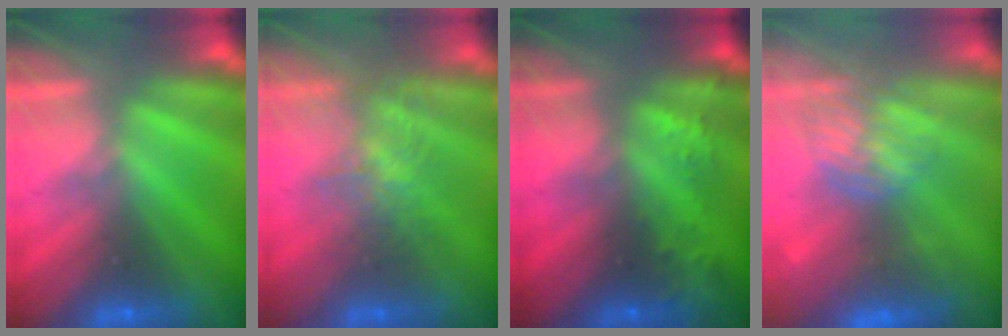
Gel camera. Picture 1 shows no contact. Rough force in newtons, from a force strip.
{"total": 3.9}
{"total": 7.3}
{"total": 3.9}